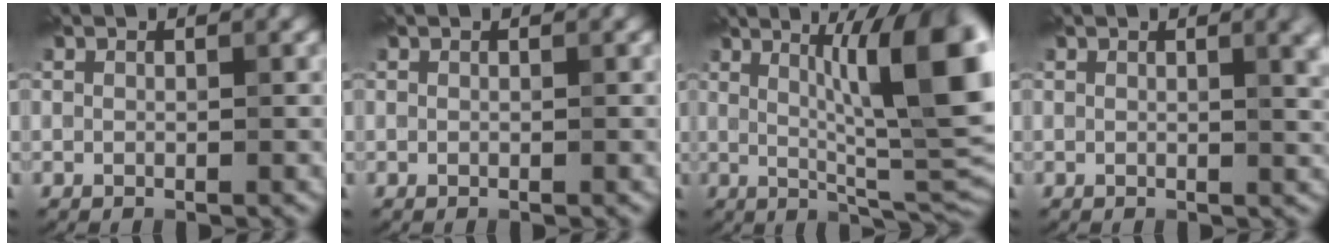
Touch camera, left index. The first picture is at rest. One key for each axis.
{"total": 0.0}
{"total": 11.7, "fx": 3.0, "fy": 2.5, "fz": 11.1, "tx": -0.139, "ty": 0.007, "tz": 0.052}
{"total": 3.5, "fx": 1.3, "fy": 1.2, "fz": 3.1, "tx": -0.039, "ty": 0.002, "tz": 0.020}